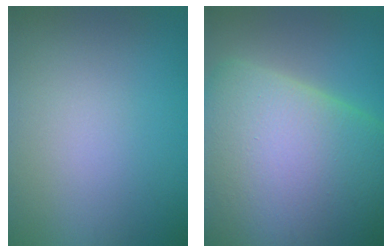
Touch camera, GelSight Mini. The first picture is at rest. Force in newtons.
{"total": 20.8, "press": 20.8, "slide": 1.0}